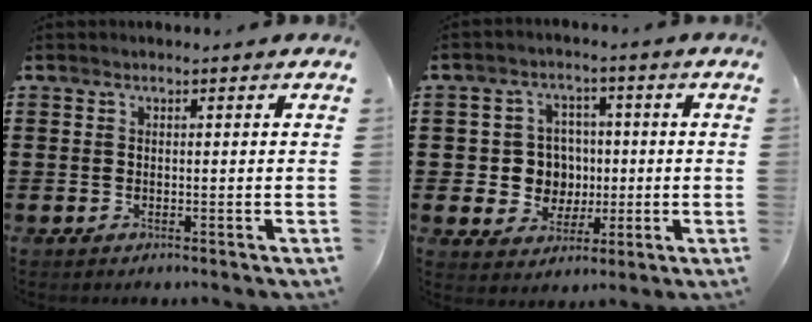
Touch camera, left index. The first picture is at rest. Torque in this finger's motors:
{"motor_torque": [0.66, 0.60, 0.24, 0.04]}